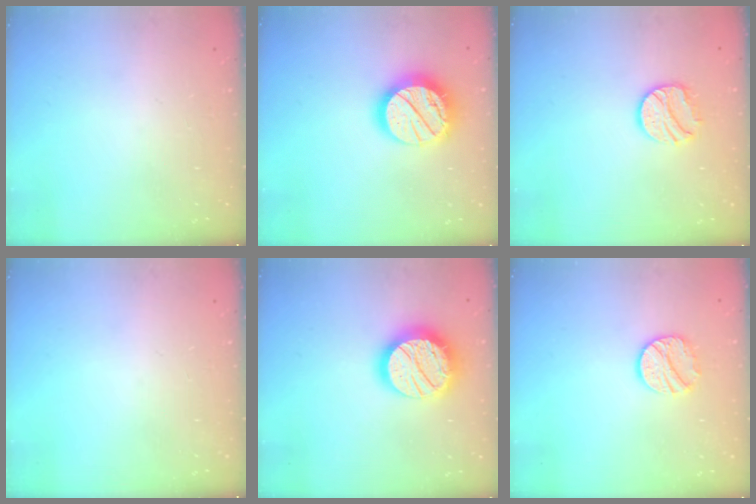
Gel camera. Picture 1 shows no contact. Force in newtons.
{"total": 19.1, "press": 19.0, "slide": 1.6}
{"total": 11.1, "press": 11.0, "slide": 0.9}
{"total": 0.0}
{"total": 18.8, "press": 18.7, "slide": 1.4}
{"total": 10.2, "press": 10.1, "slide": 0.8}